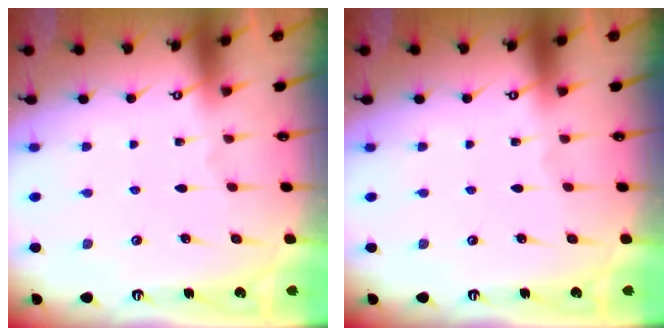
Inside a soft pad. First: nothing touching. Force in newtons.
{"total": 0.0}